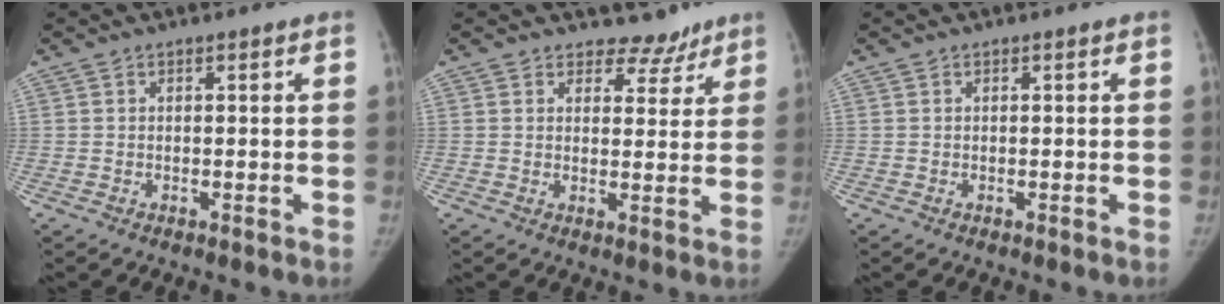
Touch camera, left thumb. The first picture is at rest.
{"total": 5.0, "force": [4.1, 2.8, 0.3], "torque": [0.024, -0.030, 0.053]}
{"total": 0.0}